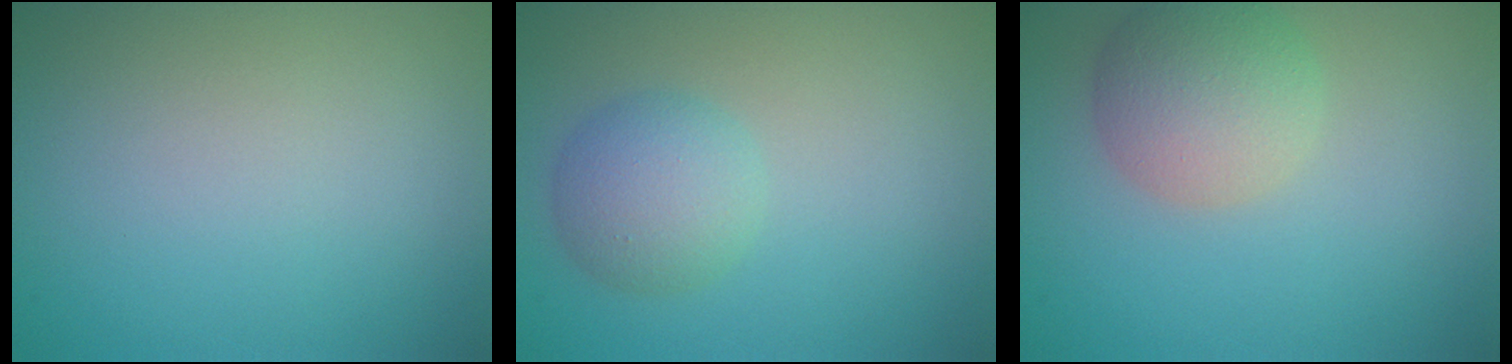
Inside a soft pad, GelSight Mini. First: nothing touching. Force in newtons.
{"total": 3.3, "press": 3.3, "slide": 0.1}
{"total": 4.6, "press": 4.6, "slide": 0.2}